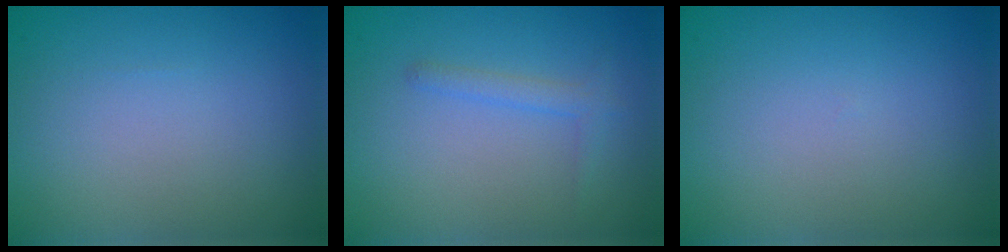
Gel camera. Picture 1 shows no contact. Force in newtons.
{"total": 1.3, "press": 1.3, "slide": 0.0}
{"total": 0.0}